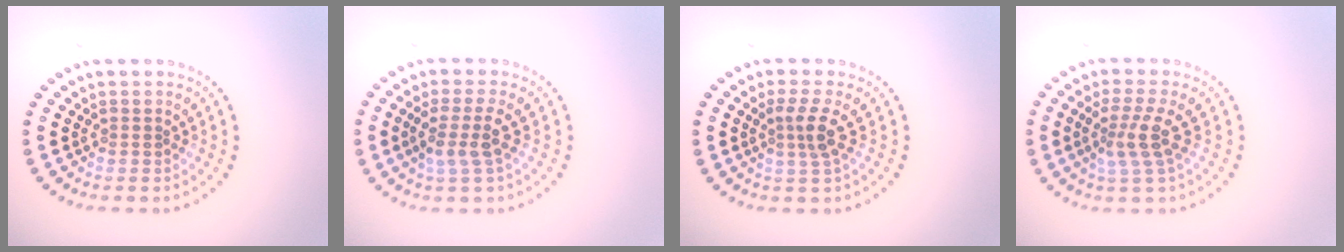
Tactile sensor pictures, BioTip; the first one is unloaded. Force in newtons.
{"total": 2.7, "press": 2.1, "slide": 1.6}
{"total": 2.4, "press": 1.8, "slide": 1.6}
{"total": 2.8, "press": 2.1, "slide": 1.9}